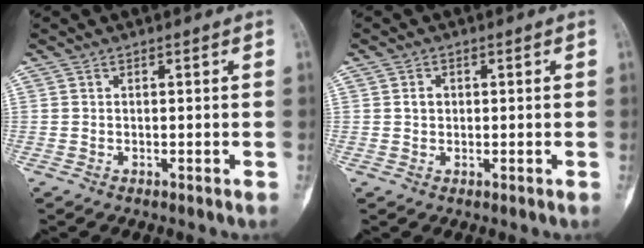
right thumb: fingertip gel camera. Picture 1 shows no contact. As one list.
[{"total": 1.8, "force": [0.3, 1.5, 1.0], "torque": [-0.012, 0.004, 0.005]}]